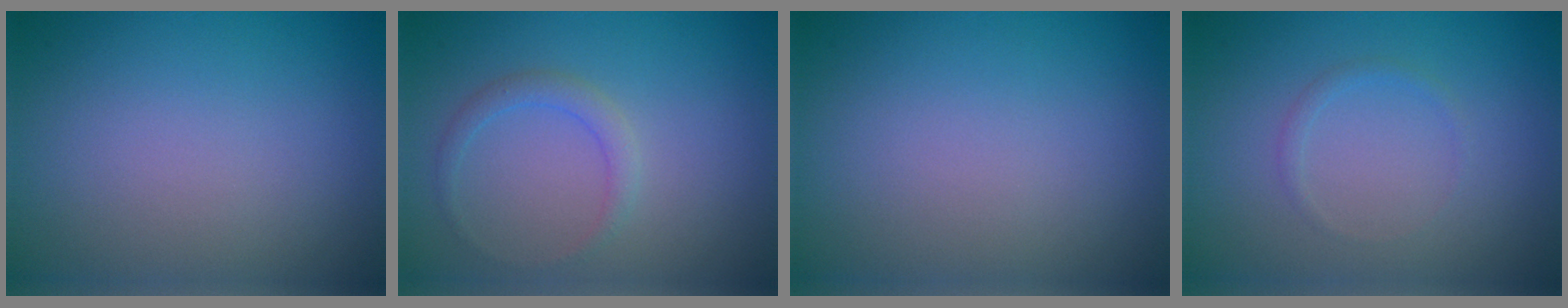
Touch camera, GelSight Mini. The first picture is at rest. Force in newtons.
{"total": 1.5, "press": 1.5, "slide": 0.0}
{"total": 0.0}
{"total": 0.7, "press": 0.7, "slide": 0.0}